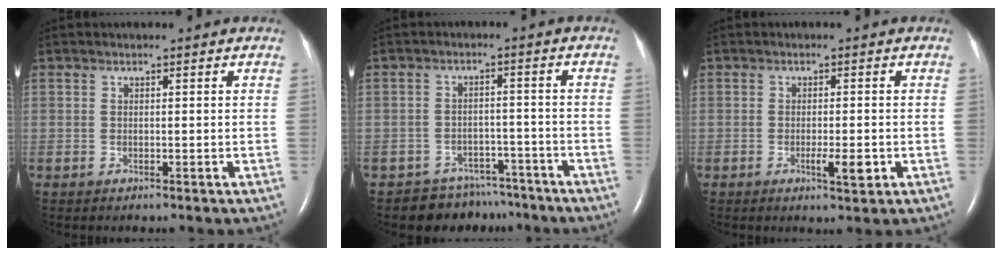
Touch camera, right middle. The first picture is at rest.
{"total": 7.1, "force": [-6.1, 3.5, -0.4], "torque": [0.018, 0.023, -0.084]}
{"total": 3.0, "force": [-1.0, 0.5, 2.8], "torque": [-0.048, -0.003, -0.013]}